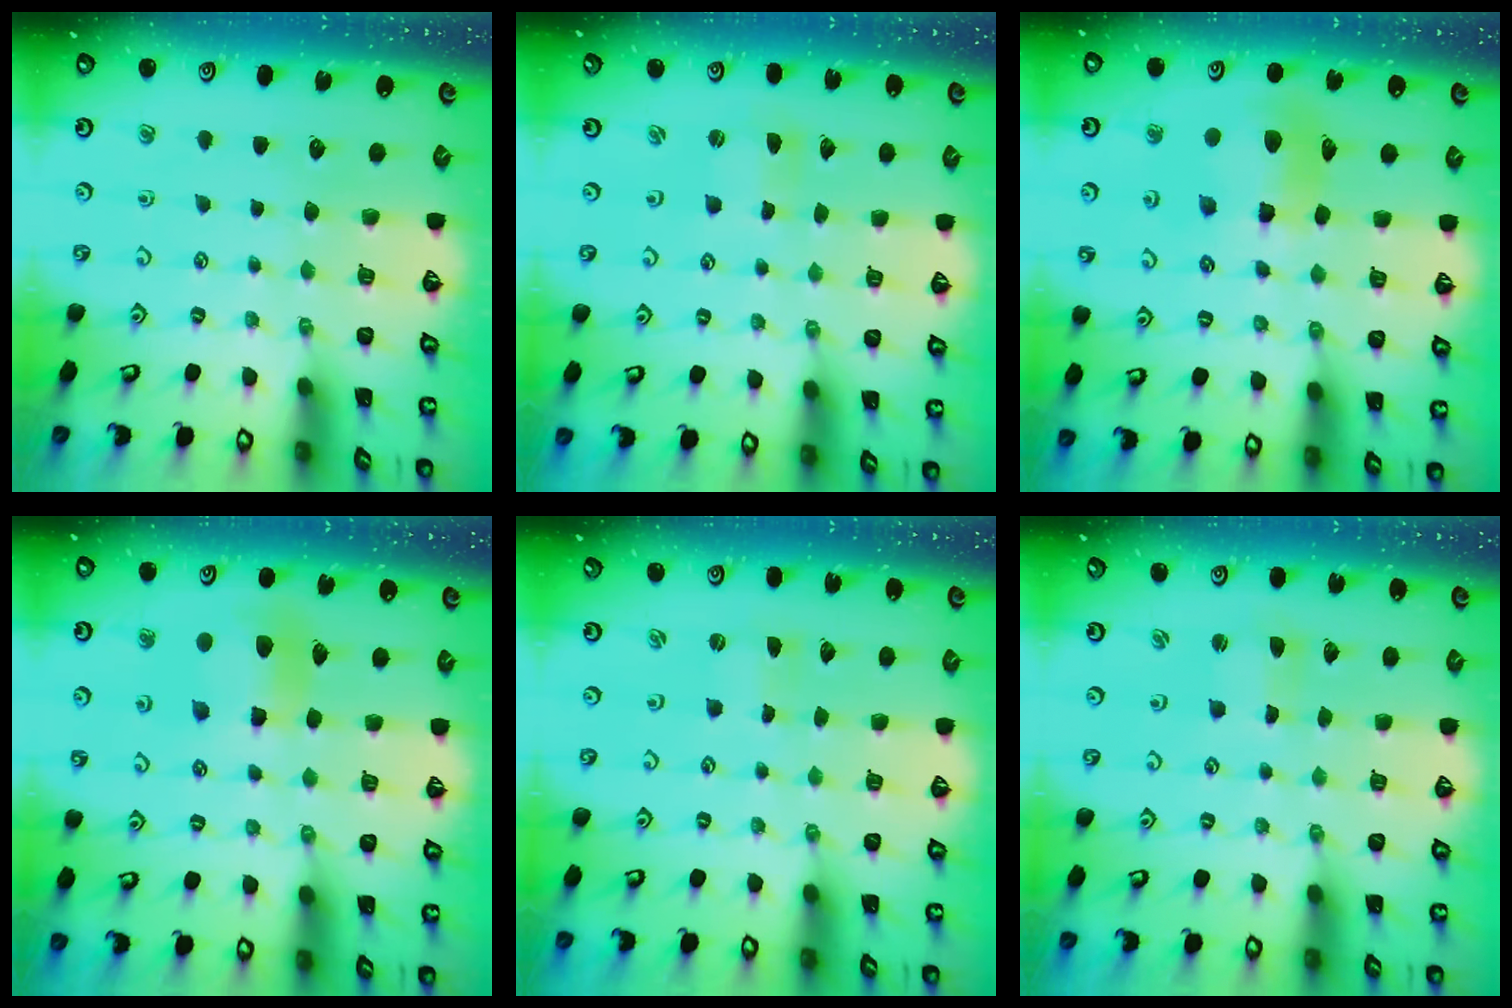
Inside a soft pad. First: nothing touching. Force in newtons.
{"total": 1.1, "press": 1.0, "slide": 0.2}
{"total": 11.2, "press": 11.1, "slide": 1.6}
{"total": 7.7, "press": 7.6, "slide": 1.1}
{"total": 0.0}
{"total": 1.7, "press": 1.6, "slide": 0.3}